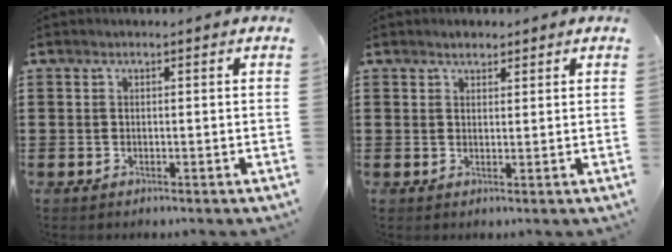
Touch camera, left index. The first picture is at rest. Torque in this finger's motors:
{"motor_torque": [0.24, -0.26, 0.00, 0.01]}